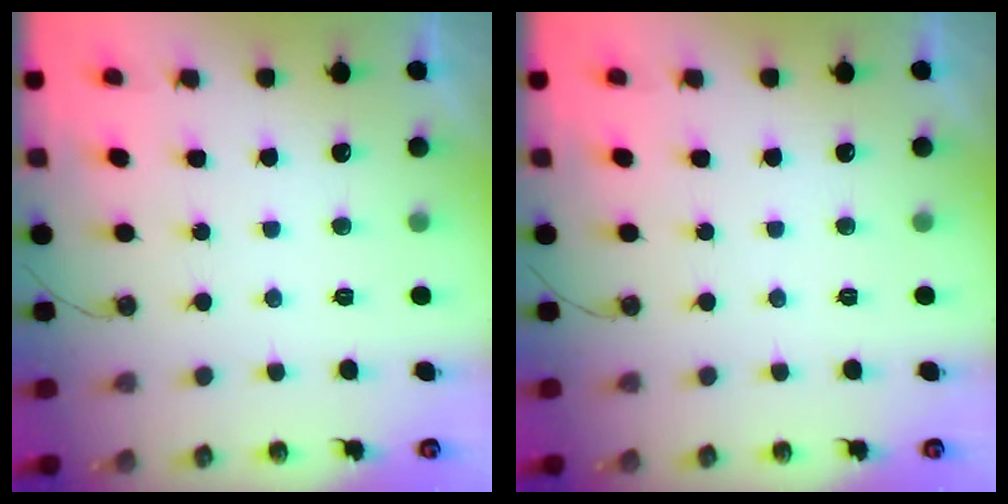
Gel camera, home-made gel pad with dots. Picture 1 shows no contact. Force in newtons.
{"total": 0.0}